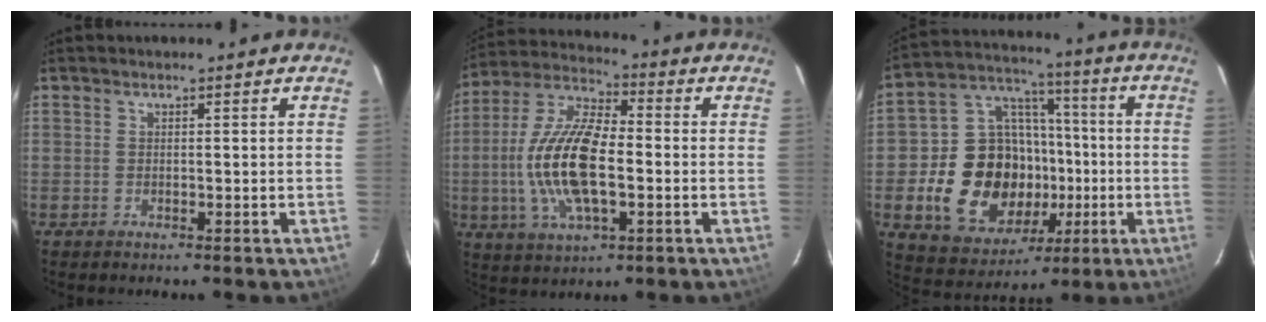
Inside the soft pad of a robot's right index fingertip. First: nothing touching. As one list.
[{"total": 16.6, "force": [-2.3, 6.8, 14.9], "torque": [-0.311, 0.004, -0.046]}, {"total": 20.1, "force": [-4.0, 15.9, 11.5], "torque": [-0.254, 0.037, -0.044]}]